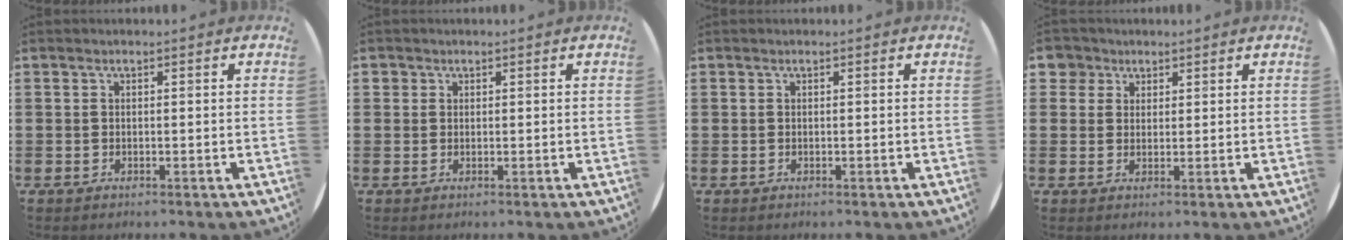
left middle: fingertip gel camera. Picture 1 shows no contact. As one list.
[{"total": 0.6, "force": [0.4, 0.5, 0.0], "torque": [0.008, -0.001, 0.006]}, {"total": 0.0}, {"total": 3.4, "force": [2.3, 2.5, 0.2], "torque": [-0.001, 0.005, 0.041]}]